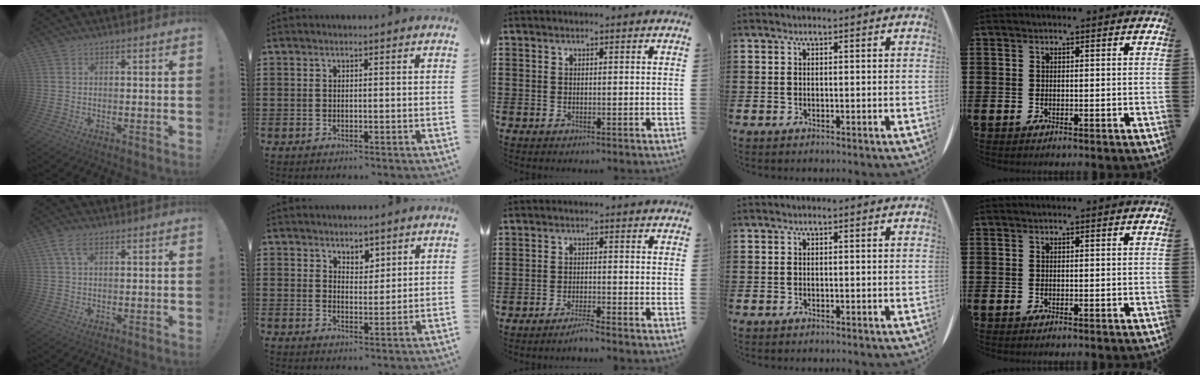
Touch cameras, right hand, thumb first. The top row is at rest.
{"thumb": {"total": 4.7, "force": [2.0, 2.4, 3.5], "torque": [-0.066, 0.002, 0.038]}, "index": {"total": 3.2, "force": [2.7, 1.6, 0.2], "torque": [-0.014, 0.005, 0.052]}, "middle": {"total": 2.1, "force": [-1.8, -0.2, 1.1], "torque": [-0.018, 0.001, -0.033]}}